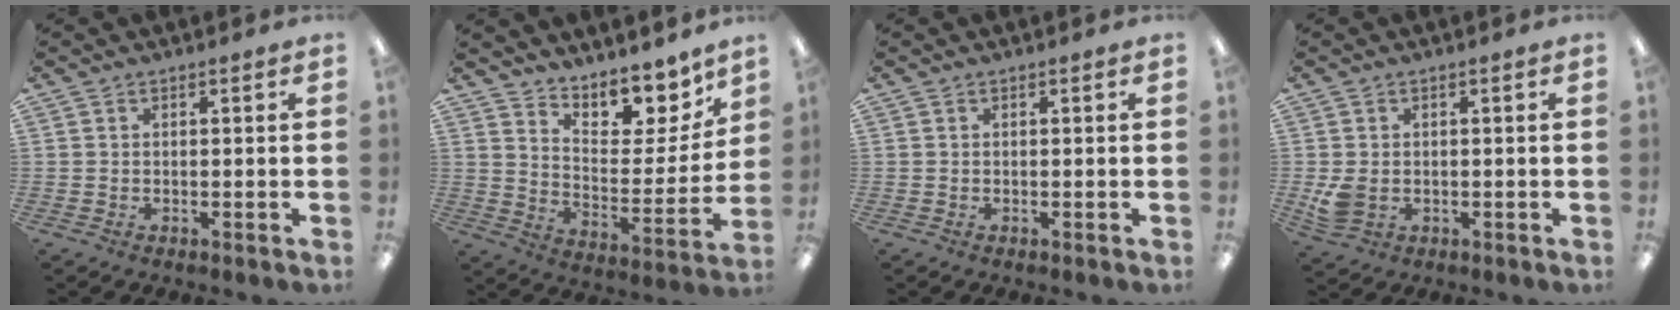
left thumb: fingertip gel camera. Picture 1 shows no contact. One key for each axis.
{"total": 10.2, "fx": 9.0, "fy": 3.9, "fz": 2.8, "tx": -0.031, "ty": -0.088, "tz": 0.157}
{"total": 0.0}
{"total": 4.4, "fx": -0.3, "fy": 3.4, "fz": 2.9, "tx": -0.056, "ty": -0.002, "tz": -0.006}